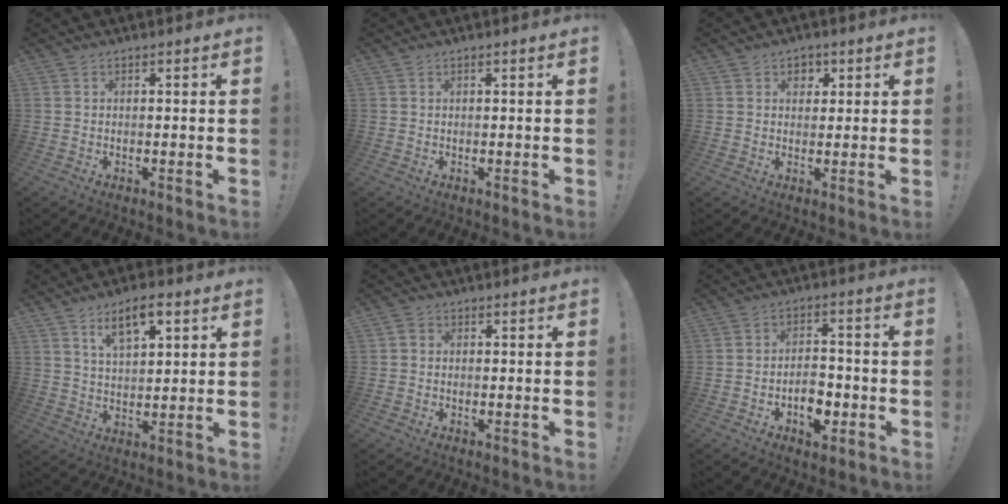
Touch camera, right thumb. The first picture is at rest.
{"total": 0.0}
{"total": 3.5, "force": [1.3, 3.0, 1.3], "torque": [-0.010, -0.001, 0.020]}
{"total": 9.2, "force": [5.2, 3.9, 6.5], "torque": [-0.104, -0.013, 0.090]}
{"total": 1.4, "force": [0.1, 1.3, 0.4], "torque": [-0.011, 0.008, 0.003]}
{"total": 8.0, "force": [-2.8, 5.4, 5.2], "torque": [-0.079, 0.013, -0.047]}